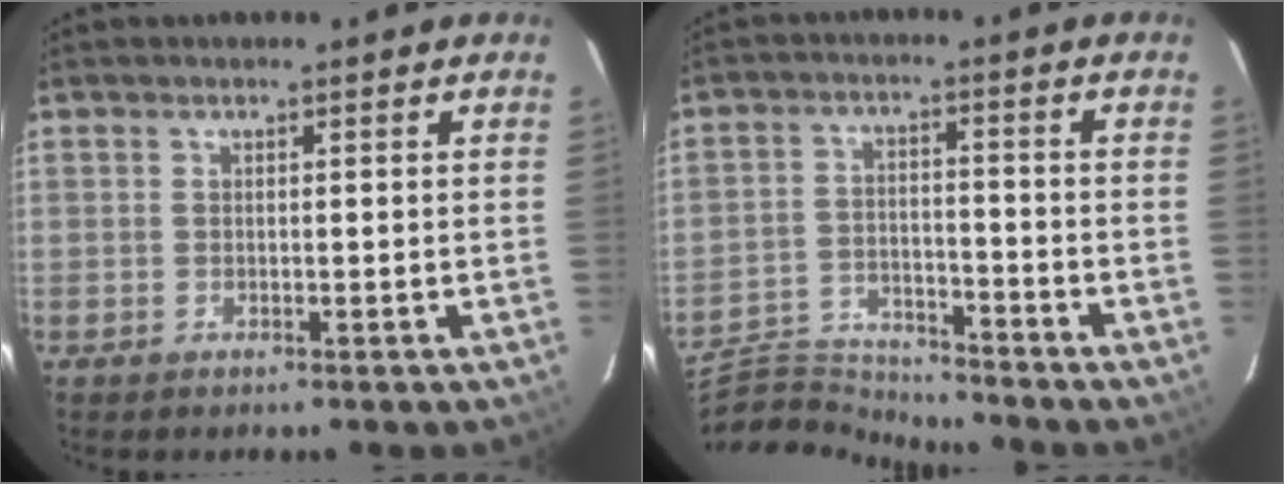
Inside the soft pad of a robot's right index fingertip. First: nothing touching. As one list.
[{"total": 9.2, "force": [-9.2, -0.3, -0.2], "torque": [-0.018, 0.011, -0.181]}]